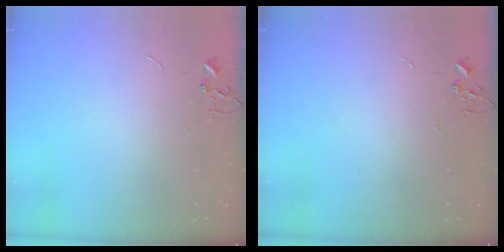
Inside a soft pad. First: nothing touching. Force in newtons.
{"total": 0.0}